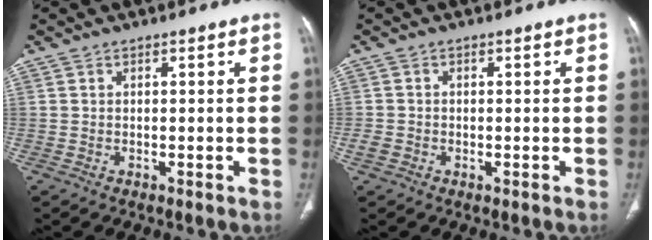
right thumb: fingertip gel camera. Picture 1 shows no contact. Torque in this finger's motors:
{"motor_torque": [-0.02, 0.50, 0.15, 0.04, 0.08]}